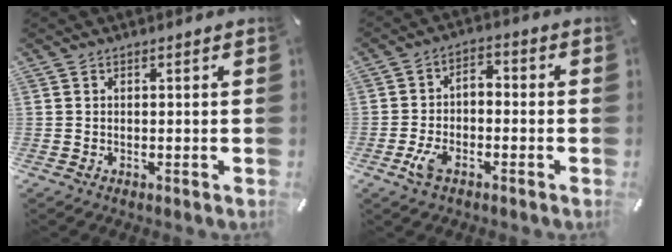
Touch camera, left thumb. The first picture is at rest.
{"total": 6.5, "force": [-3.1, 3.6, 4.5], "torque": [-0.098, 0.014, -0.061]}